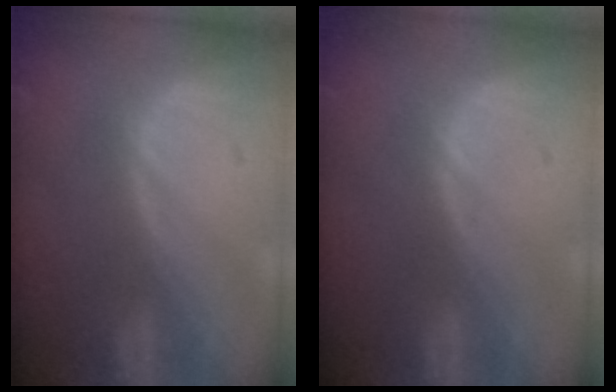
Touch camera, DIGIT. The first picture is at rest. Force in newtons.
{"total": 0.0}